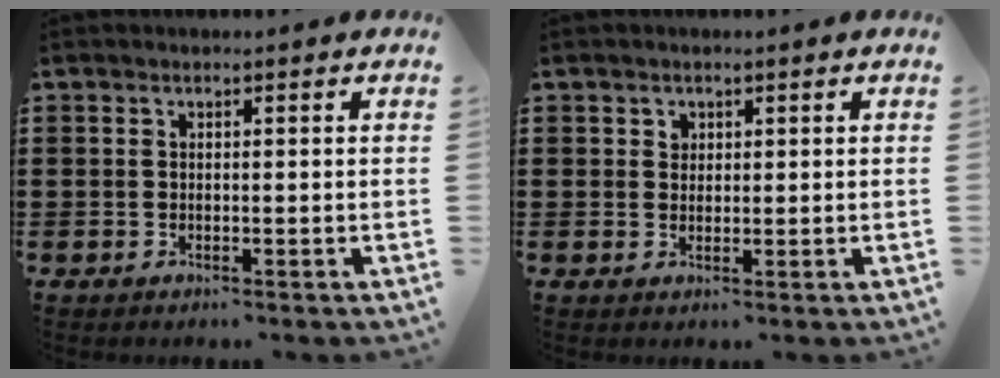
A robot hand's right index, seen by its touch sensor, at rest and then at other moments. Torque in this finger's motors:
{"motor_torque": [0.01, 0.01, 0.00, 0.00]}